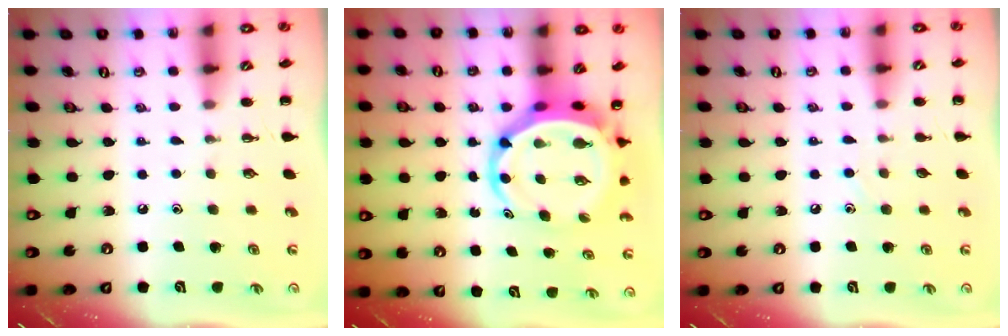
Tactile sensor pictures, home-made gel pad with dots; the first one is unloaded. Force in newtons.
{"total": 8.6, "press": 8.1, "slide": 2.9}
{"total": 2.3, "press": 2.2, "slide": 0.9}